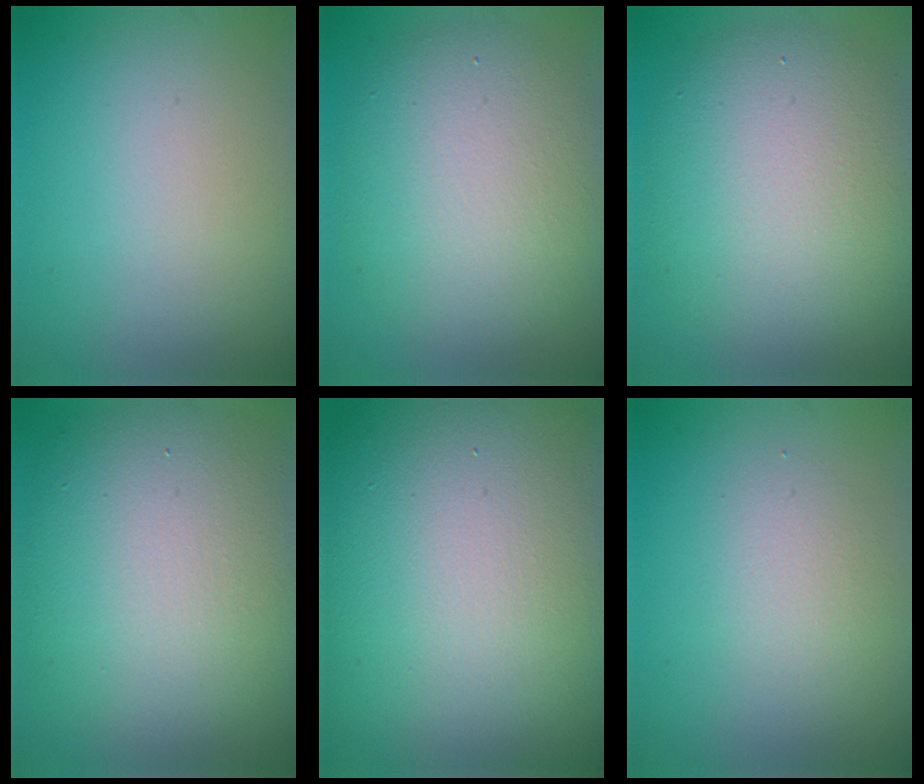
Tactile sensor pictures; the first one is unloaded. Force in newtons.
{"total": 8.6, "press": 8.6, "slide": 0.2}
{"total": 9.4, "press": 9.4, "slide": 0.8}
{"total": 12.4, "press": 12.4, "slide": 0.7}
{"total": 21.0, "press": 21.0, "slide": 1.0}
{"total": 1.9, "press": 1.8, "slide": 0.2}